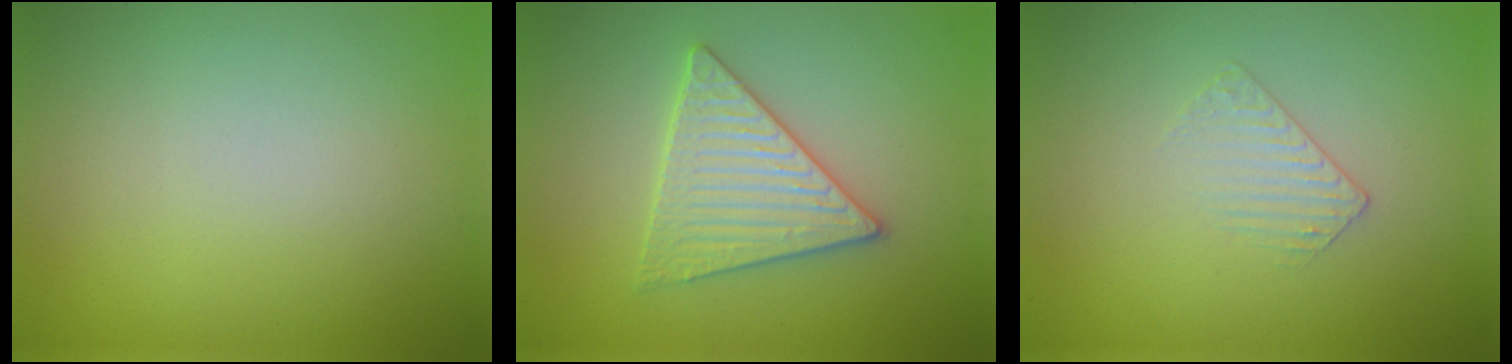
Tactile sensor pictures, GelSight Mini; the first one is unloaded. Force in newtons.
{"total": 4.0, "press": 4.0, "slide": 0.5}
{"total": 1.0, "press": 0.3, "slide": 1.0}